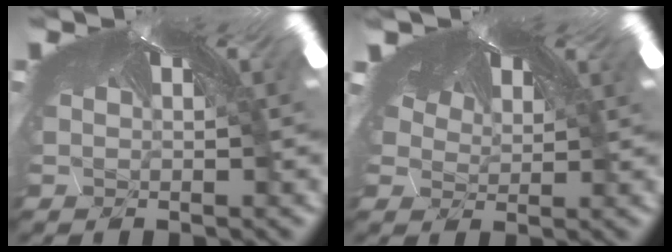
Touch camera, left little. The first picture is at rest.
{"total": 1.3, "force": [-0.5, 0.8, 0.9], "torque": [-0.019, -0.003, -0.005]}